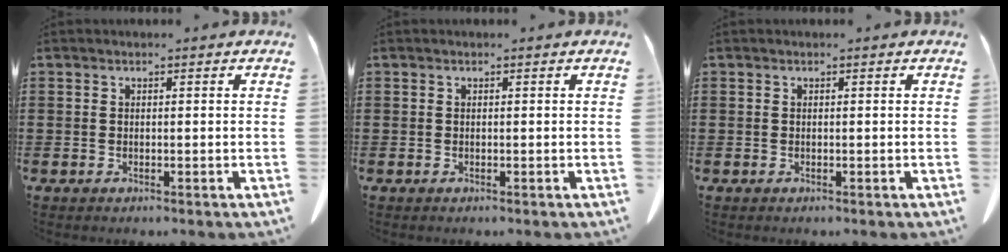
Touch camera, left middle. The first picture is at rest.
{"total": 0.0}
{"total": 0.0}